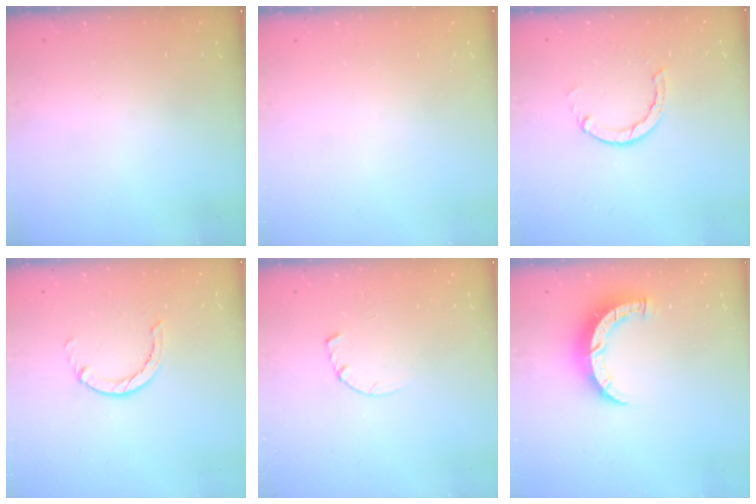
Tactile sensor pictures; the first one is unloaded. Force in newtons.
{"total": 0.0}
{"total": 3.3, "press": 3.2, "slide": 0.4}
{"total": 1.4, "press": 1.4, "slide": 0.3}
{"total": 3.3, "press": 3.3, "slide": 0.3}
{"total": 7.5, "press": 7.5, "slide": 0.5}